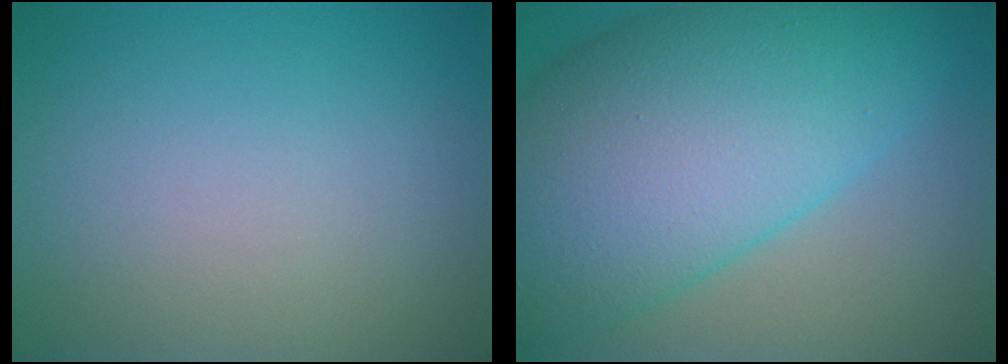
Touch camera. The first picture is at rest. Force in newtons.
{"total": 15.1, "press": 15.1, "slide": 0.4}